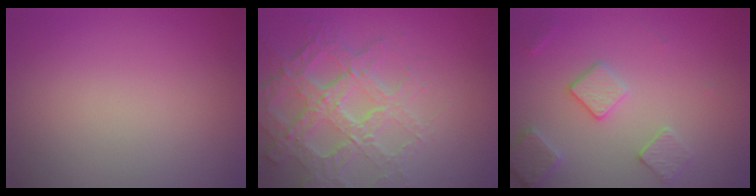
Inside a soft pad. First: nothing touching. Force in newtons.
{"total": 6.6, "press": 5.0, "slide": 4.3}
{"total": 3.1, "press": 3.1, "slide": 0.2}